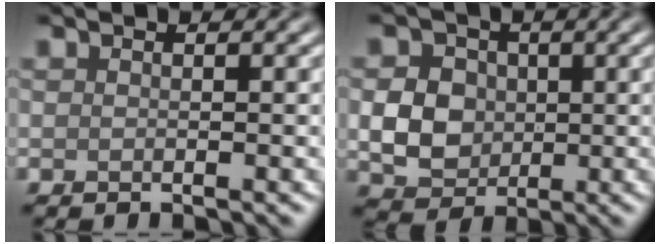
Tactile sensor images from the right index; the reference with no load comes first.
{"total": 4.5, "force": [0.0, 3.8, 2.5], "torque": [-0.048, 0.001, -0.002]}